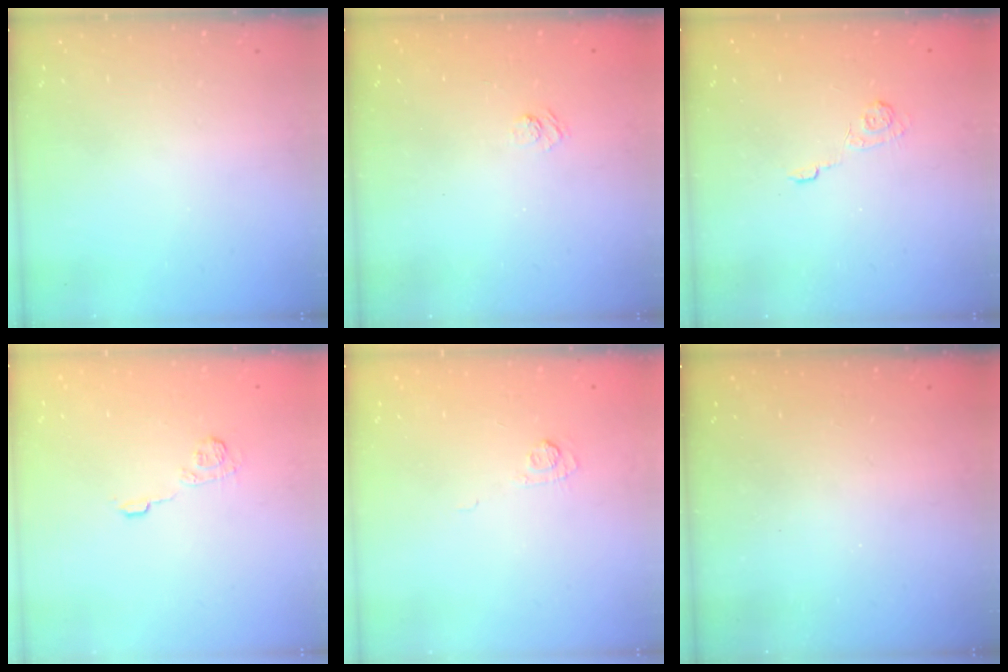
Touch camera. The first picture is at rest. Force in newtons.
{"total": 2.3, "press": 1.8, "slide": 1.3}
{"total": 3.0, "press": 2.6, "slide": 1.4}
{"total": 4.5, "press": 4.3, "slide": 1.1}
{"total": 4.6, "press": 4.4, "slide": 1.1}
{"total": 2.2, "press": 2.1, "slide": 0.8}